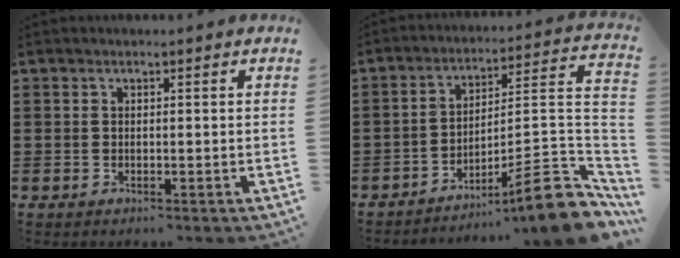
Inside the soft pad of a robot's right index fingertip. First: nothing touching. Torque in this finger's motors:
{"motor_torque": [1.11, -1.02, 0.29, 0.15]}